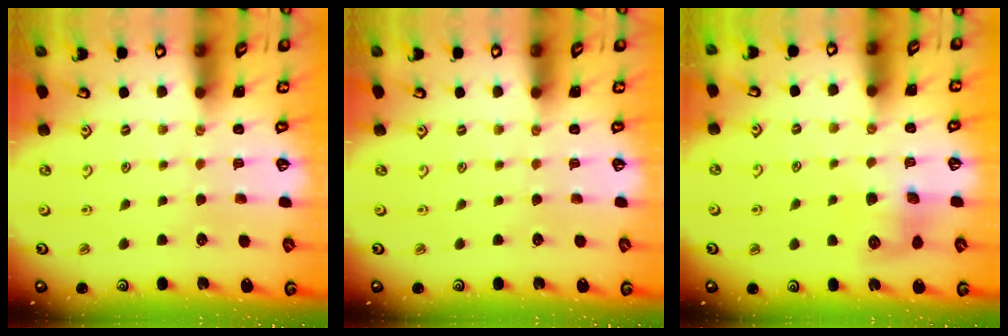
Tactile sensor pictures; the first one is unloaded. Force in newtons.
{"total": 0.0}
{"total": 8.4, "press": 8.4, "slide": 0.1}